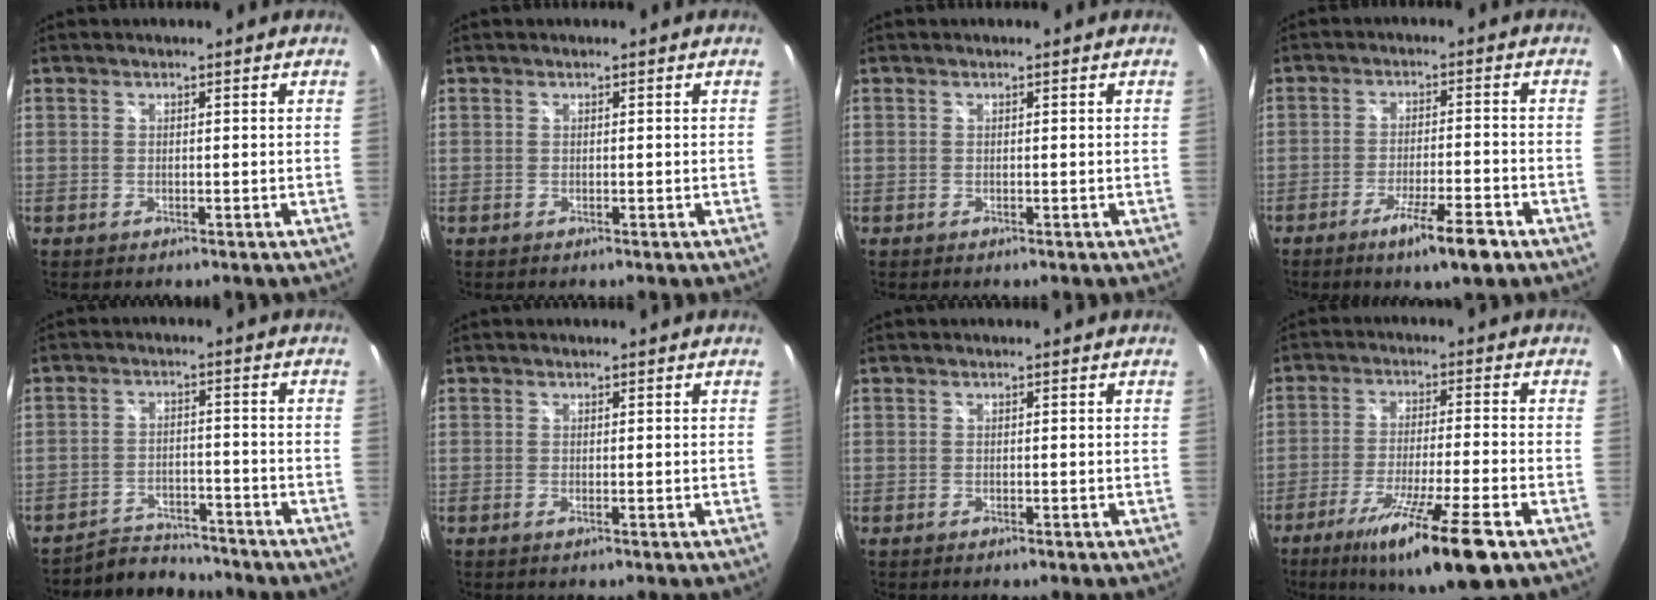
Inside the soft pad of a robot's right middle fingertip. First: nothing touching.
{"total": 0.0}
{"total": 0.0}
{"total": 8.0, "force": [-5.2, 0.7, 6.0], "torque": [-0.118, -0.015, -0.084]}
{"total": 7.8, "force": [-7.5, 2.0, 0.7], "torque": [-0.034, 0.007, -0.117]}
{"total": 0.0}
{"total": 0.0}
{"total": 14.7, "force": [-9.0, 0.8, 11.6], "torque": [-0.218, -0.038, -0.152]}